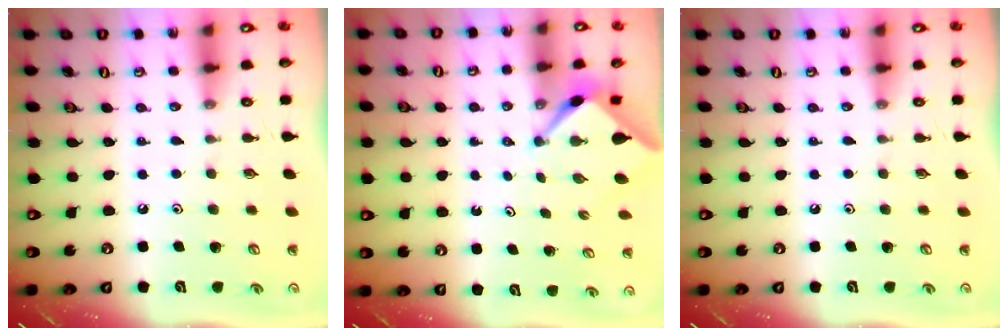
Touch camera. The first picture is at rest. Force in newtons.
{"total": 2.5, "press": 2.5, "slide": 0.3}
{"total": 0.0}